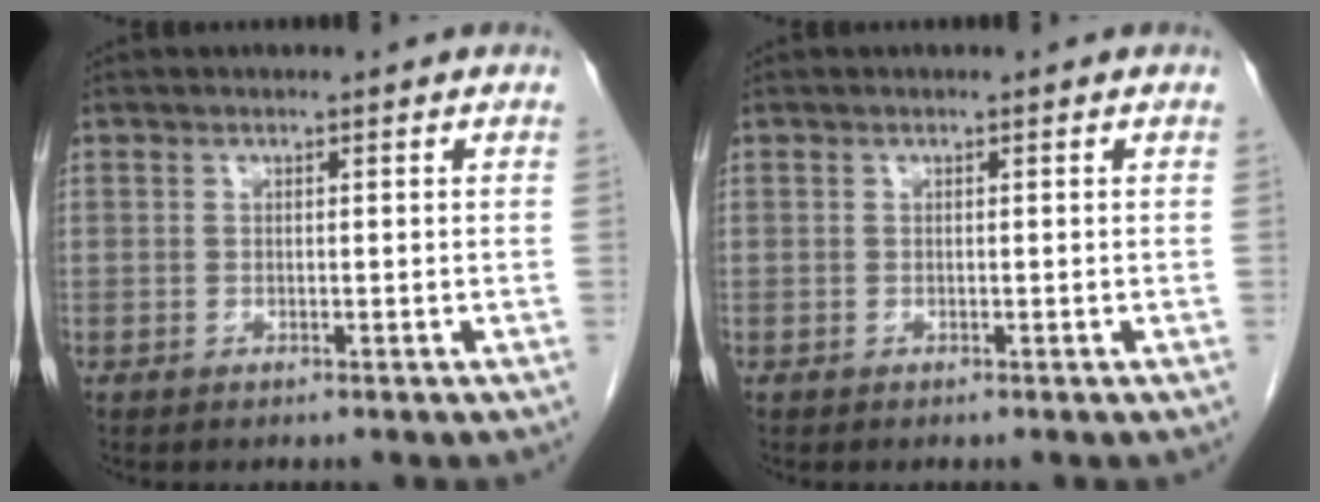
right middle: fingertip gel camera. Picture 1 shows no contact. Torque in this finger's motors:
{"motor_torque": [0.27, -0.05, 0.08, 0.01]}